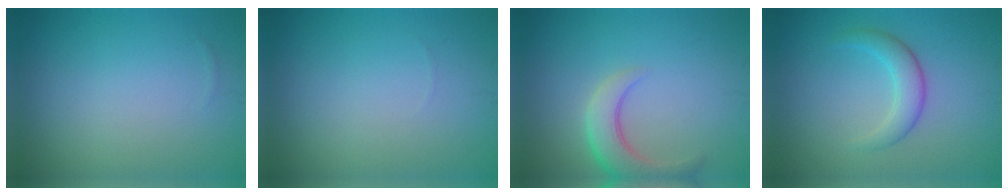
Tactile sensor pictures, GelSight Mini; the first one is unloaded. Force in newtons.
{"total": 0.0}
{"total": 4.2, "press": 4.2, "slide": 0.4}
{"total": 2.8, "press": 2.8, "slide": 0.1}